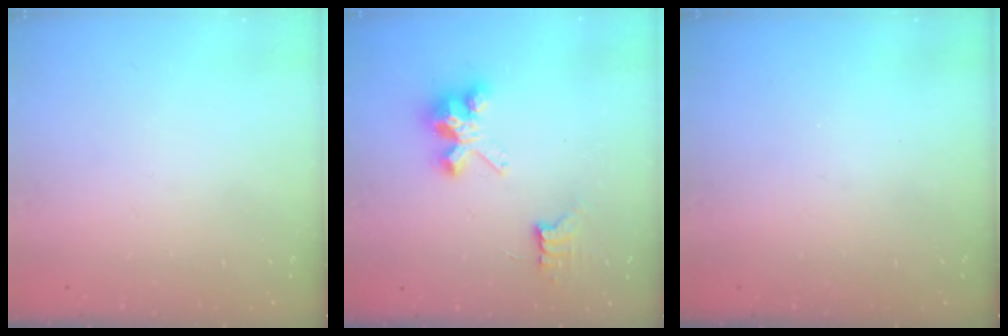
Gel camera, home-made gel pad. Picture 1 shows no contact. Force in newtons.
{"total": 7.9, "press": 7.9, "slide": 0.6}
{"total": 0.0}